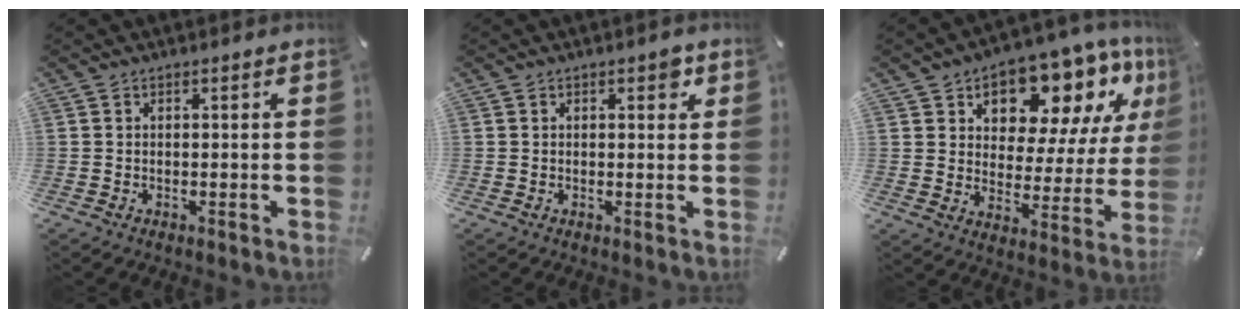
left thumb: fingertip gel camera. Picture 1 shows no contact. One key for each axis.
{"total": 2.0, "fx": 0.8, "fy": 1.1, "fz": 1.4, "tx": -0.007, "ty": -0.004, "tz": 0.008}
{"total": 14.4, "fx": 10.5, "fy": 7.5, "fz": 6.4, "tx": -0.098, "ty": -0.086, "tz": 0.178}